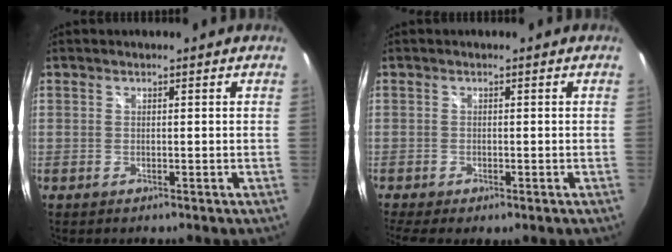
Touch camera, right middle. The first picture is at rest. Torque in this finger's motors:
{"motor_torque": [1.10, -1.04, 0.21, 0.09]}